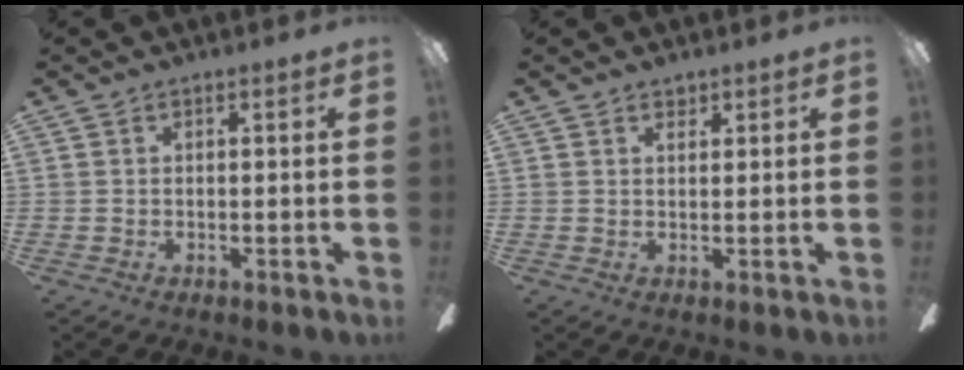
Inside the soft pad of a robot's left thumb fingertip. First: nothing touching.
{"total": 1.7, "force": [1.4, 0.9, 0.6], "torque": [-0.006, -0.003, 0.025]}